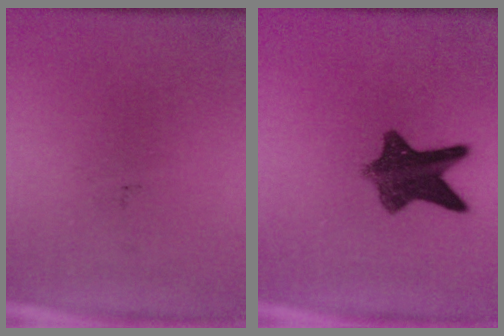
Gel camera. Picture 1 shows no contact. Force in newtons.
{"total": 9.2}